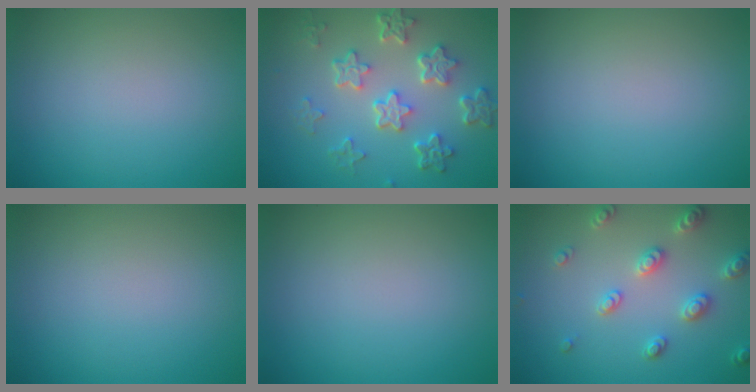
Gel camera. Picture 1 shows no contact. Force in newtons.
{"total": 5.7, "press": 4.4, "slide": 3.7}
{"total": 0.0}
{"total": 0.0}
{"total": 0.0}
{"total": 3.4, "press": 3.2, "slide": 1.0}